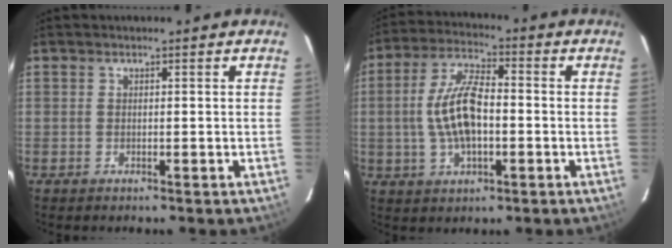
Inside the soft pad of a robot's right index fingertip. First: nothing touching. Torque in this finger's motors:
{"motor_torque": [1.39, -0.39, 0.78, 0.13]}